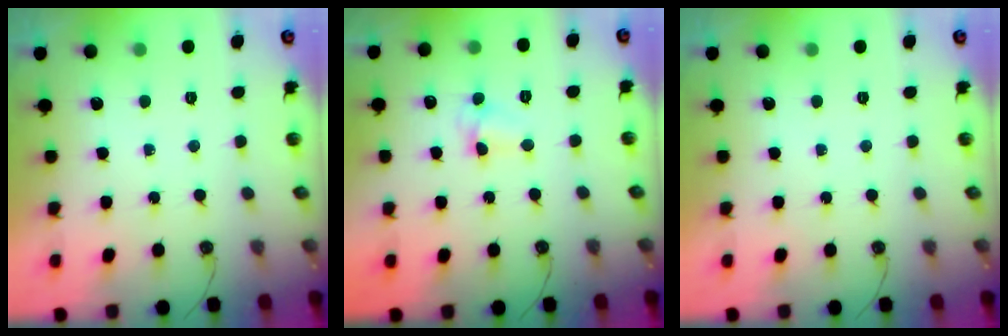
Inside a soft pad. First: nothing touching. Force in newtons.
{"total": 3.9, "press": 3.9, "slide": 0.4}
{"total": 0.0}